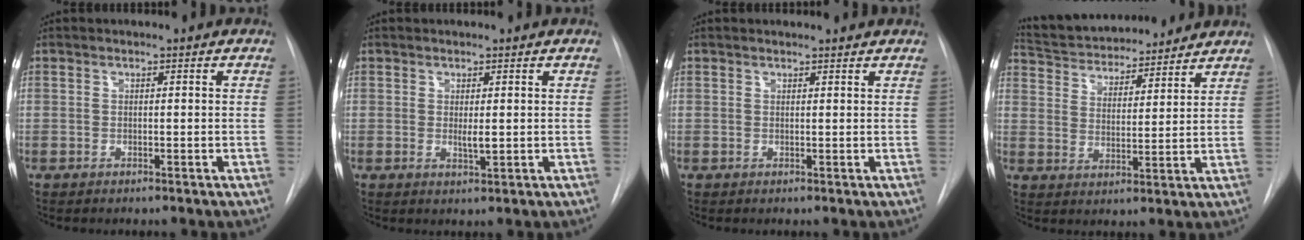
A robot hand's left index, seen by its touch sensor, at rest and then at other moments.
{"total": 1.6, "force": [0.3, 0.3, 1.5], "torque": [-0.028, -0.004, 0.008]}
{"total": 3.2, "force": [3.2, 0.5, 0.6], "torque": [-0.010, 0.015, 0.034]}
{"total": 17.2, "force": [15.8, 4.1, 5.4], "torque": [-0.095, 0.023, 0.247]}